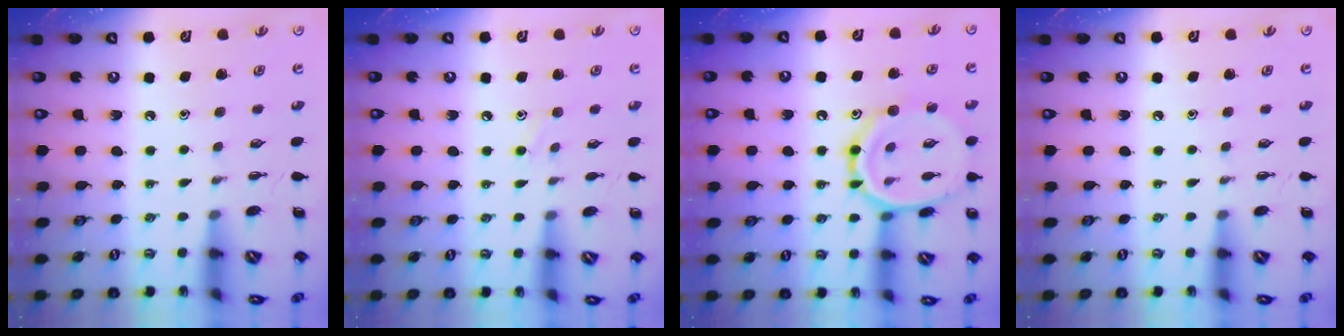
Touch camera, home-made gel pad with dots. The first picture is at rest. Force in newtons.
{"total": 4.8, "press": 4.5, "slide": 1.6}
{"total": 15.8, "press": 15.7, "slide": 1.2}
{"total": 0.0}